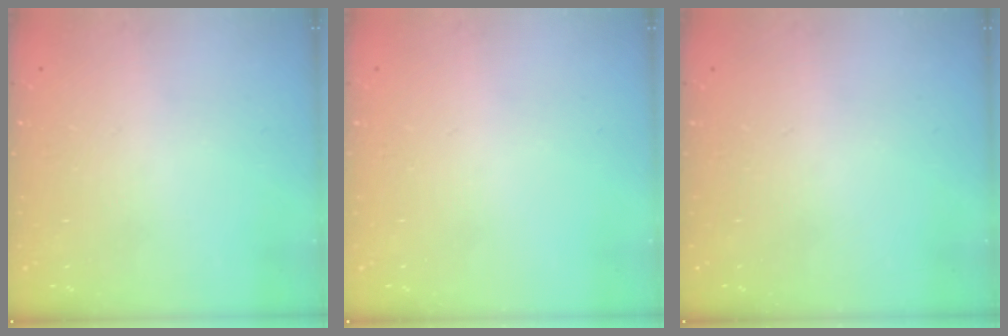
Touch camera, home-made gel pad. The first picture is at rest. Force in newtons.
{"total": 0.0}
{"total": 0.0}